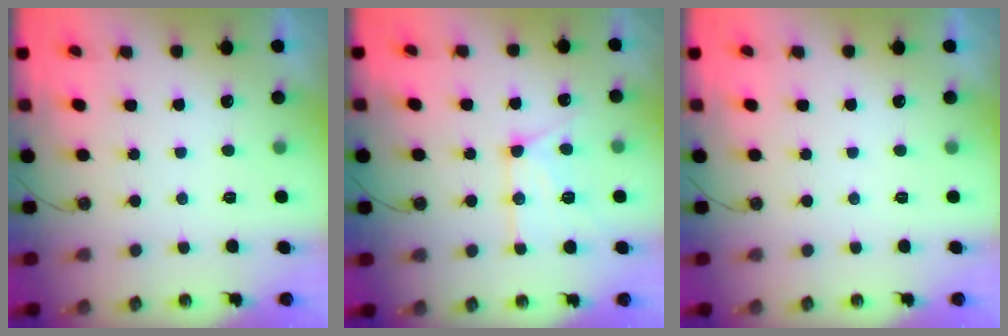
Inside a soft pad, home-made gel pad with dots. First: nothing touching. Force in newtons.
{"total": 13.6, "press": 13.5, "slide": 1.3}
{"total": 0.0}